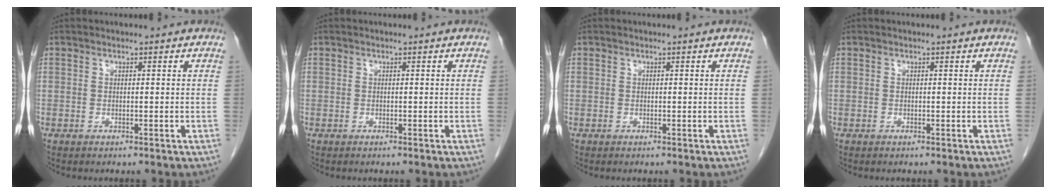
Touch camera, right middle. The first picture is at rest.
{"total": 0.0}
{"total": 0.0}
{"total": 0.0}